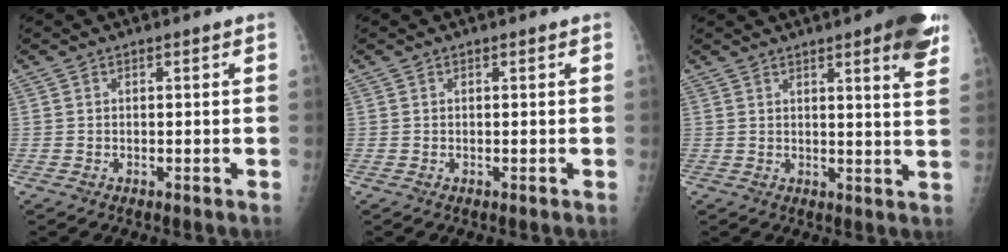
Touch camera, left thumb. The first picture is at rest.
{"total": 0.0}
{"total": 11.3, "force": [6.6, 2.0, 8.9], "torque": [-0.092, -0.027, 0.071]}